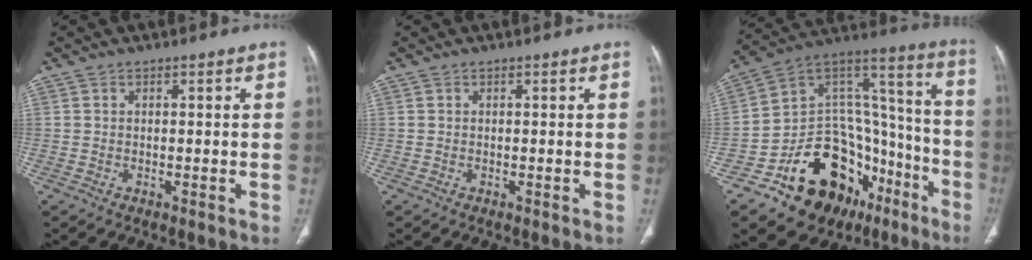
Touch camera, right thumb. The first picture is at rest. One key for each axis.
{"total": 0.0}
{"total": 28.7, "fx": -14.8, "fy": 18.4, "fz": 16.3, "tx": -0.183, "ty": 0.129, "tz": -0.218}